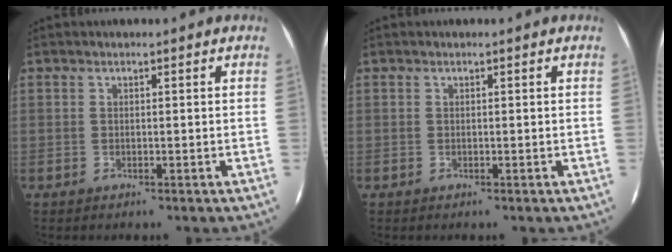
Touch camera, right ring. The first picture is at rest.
{"total": 0.0}